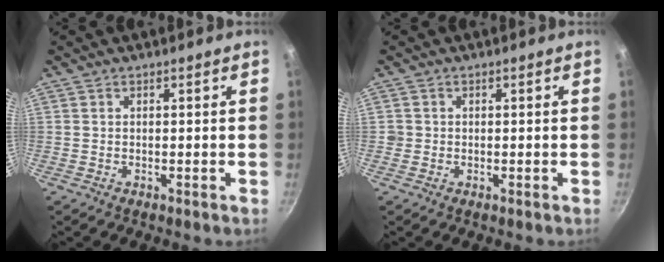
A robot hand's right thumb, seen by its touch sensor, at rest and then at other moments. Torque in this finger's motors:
{"motor_torque": [-0.40, 0.61, 0.26, 0.12, -0.03]}